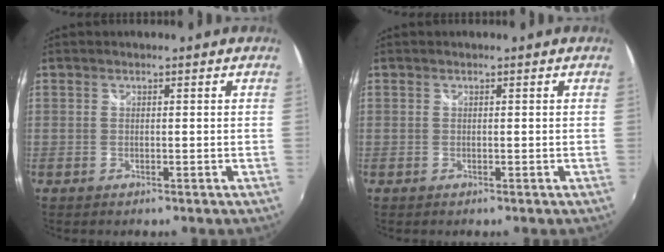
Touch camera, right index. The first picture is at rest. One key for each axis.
{"total": 0.0}